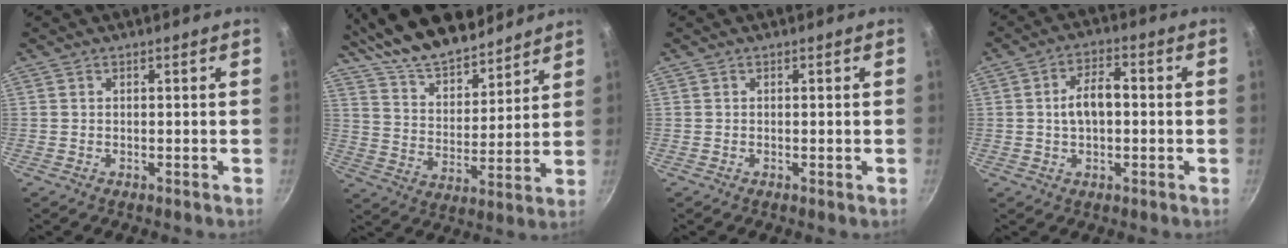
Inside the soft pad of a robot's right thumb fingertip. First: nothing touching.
{"total": 19.4, "force": [16.1, 6.9, 8.3], "torque": [-0.112, -0.075, 0.281]}
{"total": 0.0}
{"total": 7.1, "force": [0.0, 4.0, 5.9], "torque": [-0.086, 0.023, -0.004]}